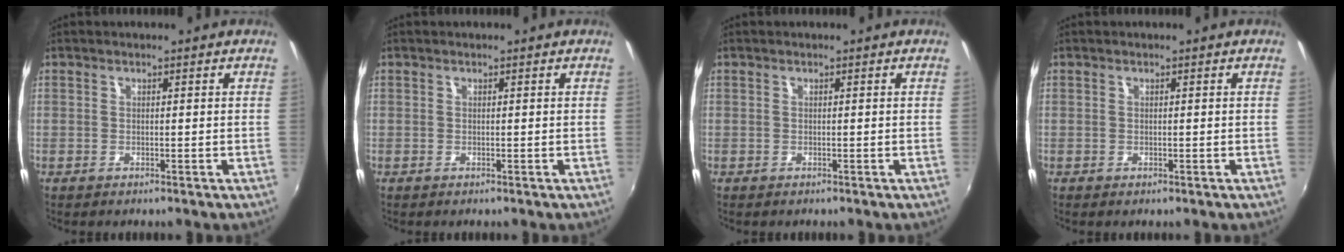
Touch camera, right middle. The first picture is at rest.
{"total": 0.0}
{"total": 0.0}
{"total": 0.0}